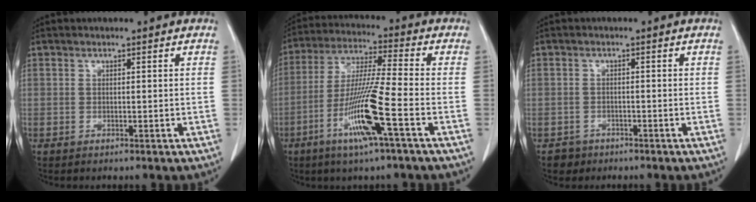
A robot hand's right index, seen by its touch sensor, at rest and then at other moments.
{"total": 12.6, "force": [-5.2, -0.6, 11.5], "torque": [-0.231, -0.015, -0.102]}
{"total": 2.3, "force": [-1.4, 1.7, -0.4], "torque": [0.003, 0.009, -0.026]}